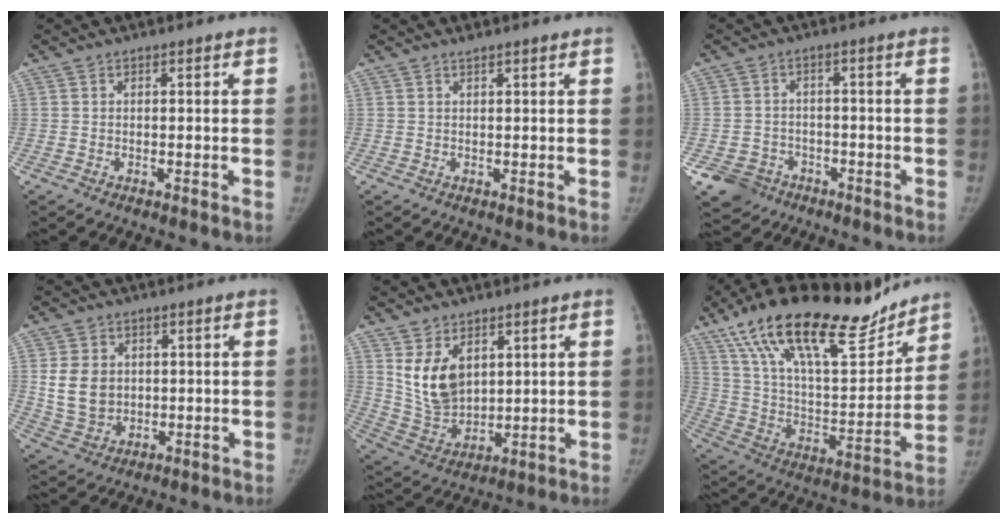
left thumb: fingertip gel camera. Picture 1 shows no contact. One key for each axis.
{"total": 1.3, "fx": 1.0, "fy": 0.2, "fz": 0.7, "tx": -0.010, "ty": 0.000, "tz": 0.019}
{"total": 6.6, "fx": -3.8, "fy": 5.2, "fz": 1.3, "tx": -0.018, "ty": 0.021, "tz": -0.056}
{"total": 8.6, "fx": 1.4, "fy": 7.0, "fz": 4.9, "tx": -0.067, "ty": -0.009, "tz": 0.041}
{"total": 11.1, "fx": 4.3, "fy": 7.3, "fz": 7.2, "tx": -0.102, "ty": -0.030, "tz": 0.104}
{"total": 29.0, "fx": 21.1, "fy": 9.7, "fz": 17.3, "tx": -0.254, "ty": -0.059, "tz": 0.355}